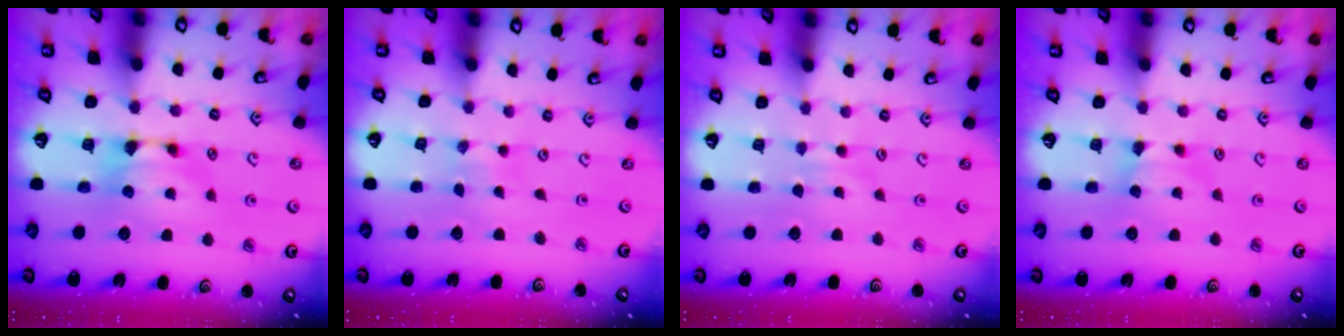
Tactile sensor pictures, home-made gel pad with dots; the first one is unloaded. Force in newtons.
{"total": 5.3, "press": 5.2, "slide": 0.3}
{"total": 2.4, "press": 2.4, "slide": 0.2}
{"total": 2.0, "press": 2.0, "slide": 0.5}